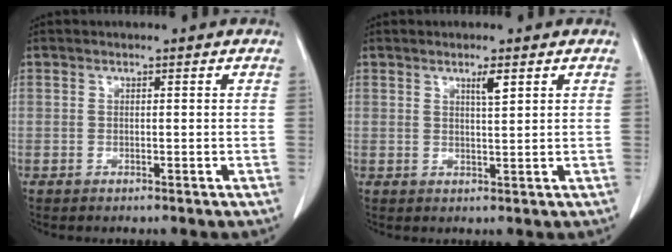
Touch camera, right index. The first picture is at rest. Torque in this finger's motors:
{"motor_torque": [0.23, 0.21, 0.02, 0.03]}